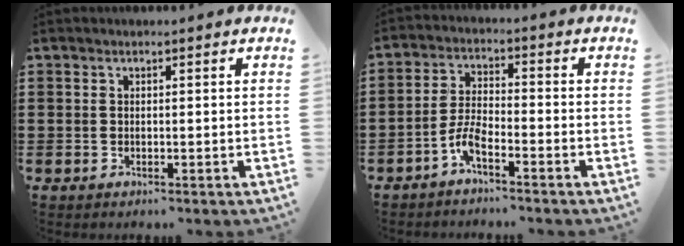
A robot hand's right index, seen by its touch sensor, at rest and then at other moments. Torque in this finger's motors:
{"motor_torque": [1.31, 0.83, 0.12, 0.06]}